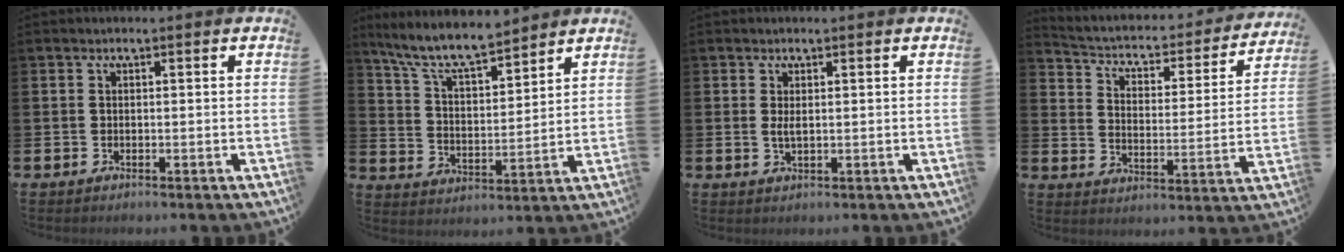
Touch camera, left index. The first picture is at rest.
{"total": 8.6, "force": [7.9, 1.6, 3.2], "torque": [-0.097, -0.044, 0.142]}
{"total": 1.4, "force": [0.5, 0.4, 1.2], "torque": [-0.017, 0.000, 0.006]}
{"total": 4.2, "force": [3.6, 1.6, 1.4], "torque": [-0.056, -0.034, 0.050]}